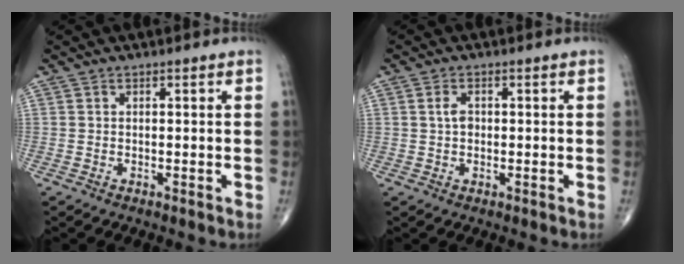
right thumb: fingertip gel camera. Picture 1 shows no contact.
{"total": 2.3, "force": [0.3, 1.4, 1.7], "torque": [-0.032, 0.005, 0.005]}